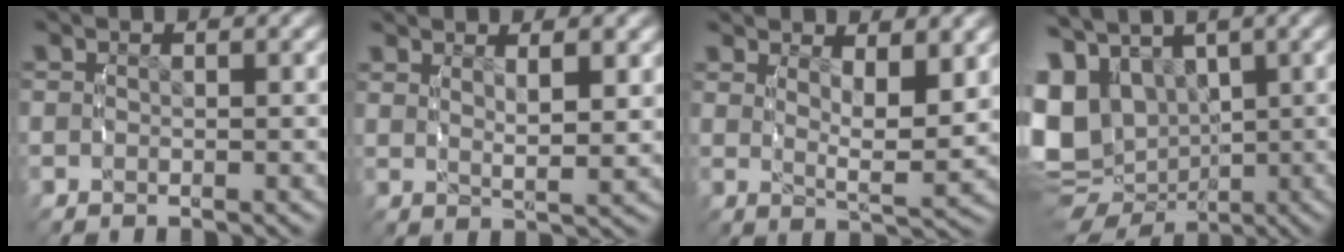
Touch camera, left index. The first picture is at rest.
{"total": 3.1, "force": [2.0, 0.2, 2.3], "torque": [-0.034, -0.006, 0.040]}
{"total": 4.0, "force": [2.4, 0.4, 3.3], "torque": [-0.047, -0.014, 0.043]}
{"total": 12.5, "force": [-2.1, 10.3, 6.7], "torque": [-0.169, -0.058, -0.011]}